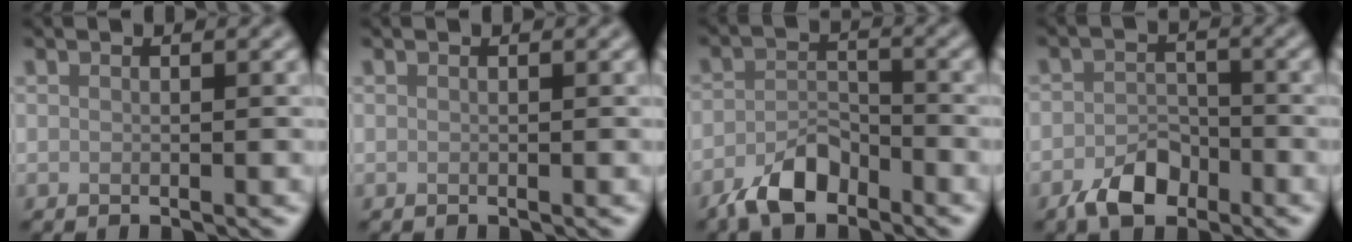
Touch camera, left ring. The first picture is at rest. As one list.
[{"total": 0.0}, {"total": 4.4, "force": [-3.2, 2.0, 2.4], "torque": [-0.039, 0.001, -0.066]}, {"total": 3.9, "force": [-2.5, 2.3, 1.9], "torque": [-0.027, 0.001, -0.049]}]